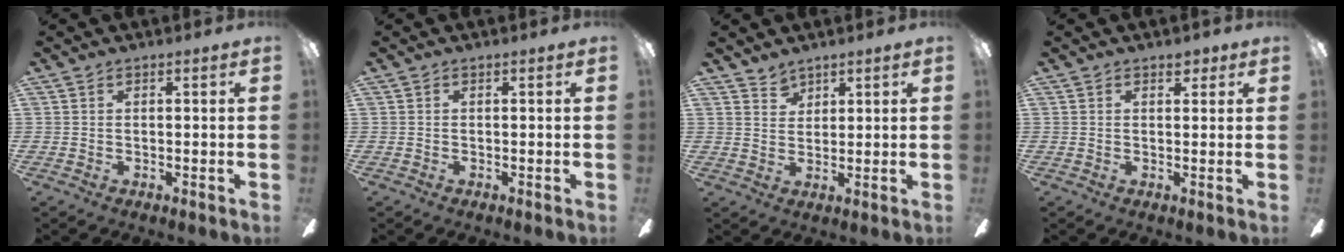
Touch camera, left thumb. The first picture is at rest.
{"total": 0.0}
{"total": 3.3, "force": [2.9, 1.6, -0.1], "torque": [0.002, -0.014, 0.055]}
{"total": 2.6, "force": [1.8, 1.5, 1.1], "torque": [0.001, -0.007, 0.027]}